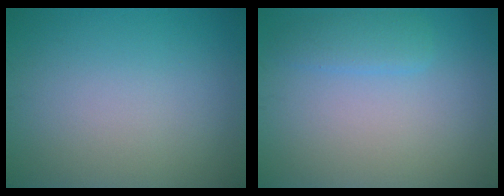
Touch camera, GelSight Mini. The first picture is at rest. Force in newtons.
{"total": 1.8, "press": 1.8, "slide": 0.2}